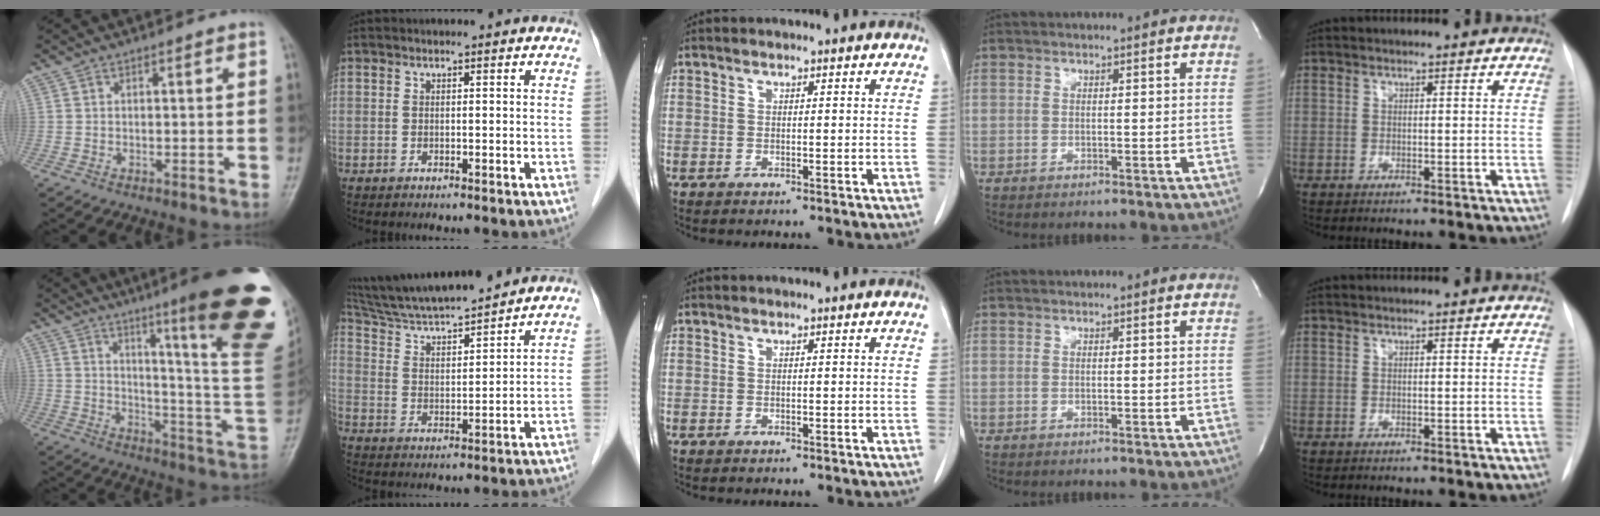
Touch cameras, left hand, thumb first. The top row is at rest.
{"thumb": {"total": 27.2, "force": [14.4, 3.1, 22.9], "torque": [-0.231, -0.070, 0.198]}, "index": {"total": 15.1, "force": [13.8, 0.4, 6.0], "torque": [-0.112, 0.004, 0.237]}}